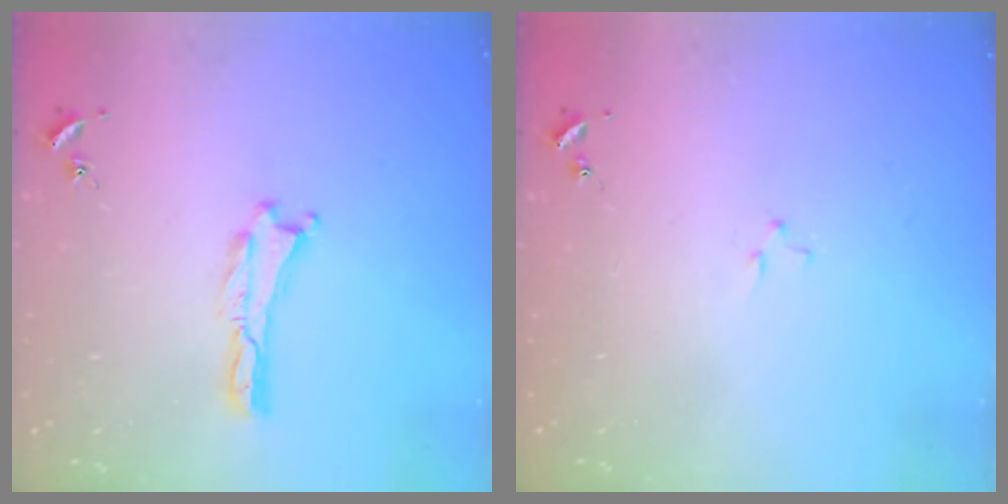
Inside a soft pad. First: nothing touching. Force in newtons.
{"total": 0.7, "press": 0.7, "slide": 0.2}